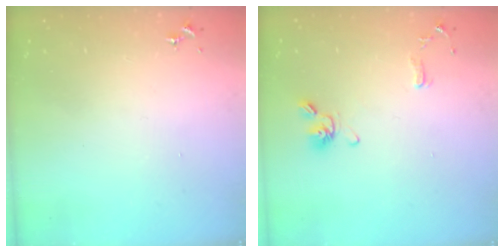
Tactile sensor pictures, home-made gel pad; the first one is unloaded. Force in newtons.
{"total": 10.8, "press": 10.6, "slide": 1.9}